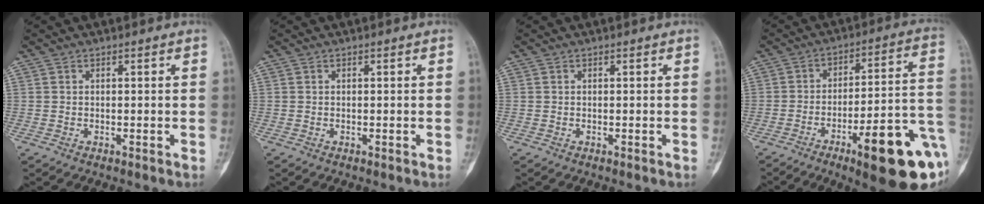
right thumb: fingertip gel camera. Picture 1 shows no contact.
{"total": 0.0}
{"total": 0.0}
{"total": 21.8, "force": [-8.4, 5.2, 19.5], "torque": [-0.213, 0.038, -0.112]}